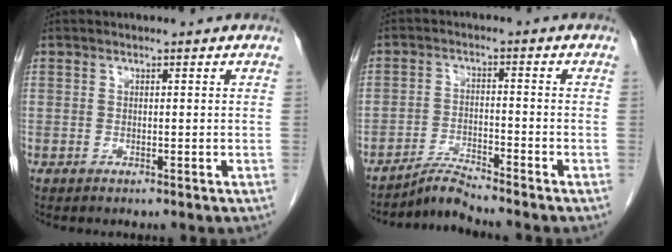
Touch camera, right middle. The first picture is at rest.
{"total": 4.0, "force": [-3.9, -1.1, 0.1], "torque": [-0.008, -0.017, -0.072]}